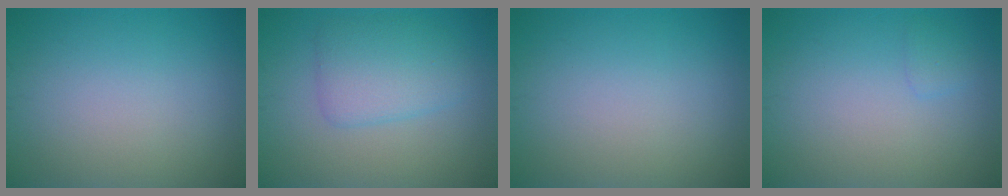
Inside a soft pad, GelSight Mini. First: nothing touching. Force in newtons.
{"total": 3.7, "press": 3.7, "slide": 0.1}
{"total": 0.0}
{"total": 0.9, "press": 0.8, "slide": 0.1}